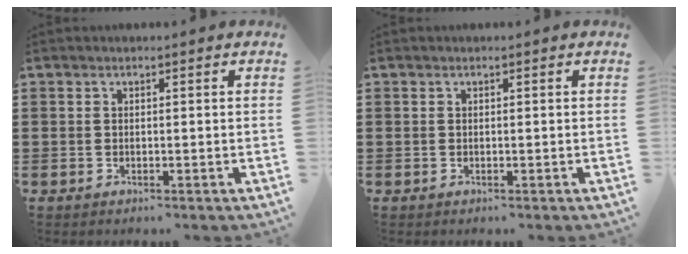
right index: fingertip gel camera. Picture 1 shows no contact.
{"total": 0.0}